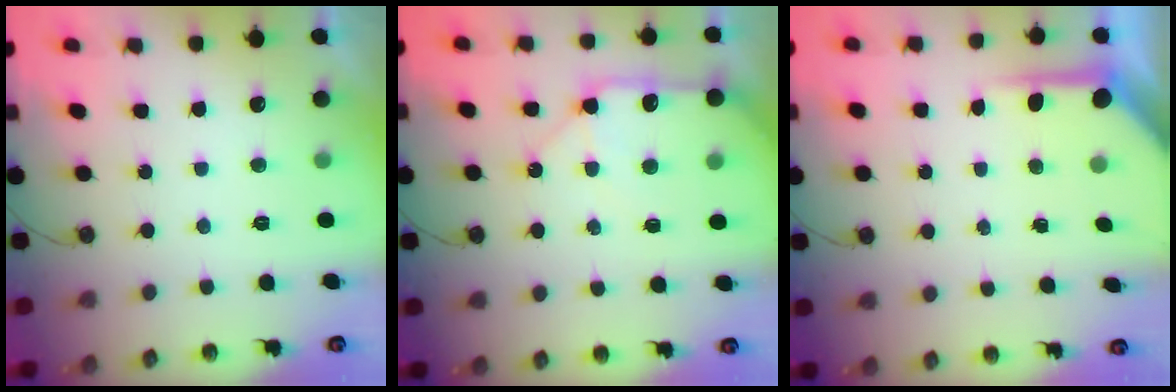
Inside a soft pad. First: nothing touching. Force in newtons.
{"total": 11.5, "press": 11.4, "slide": 1.6}
{"total": 5.3, "press": 5.2, "slide": 0.3}